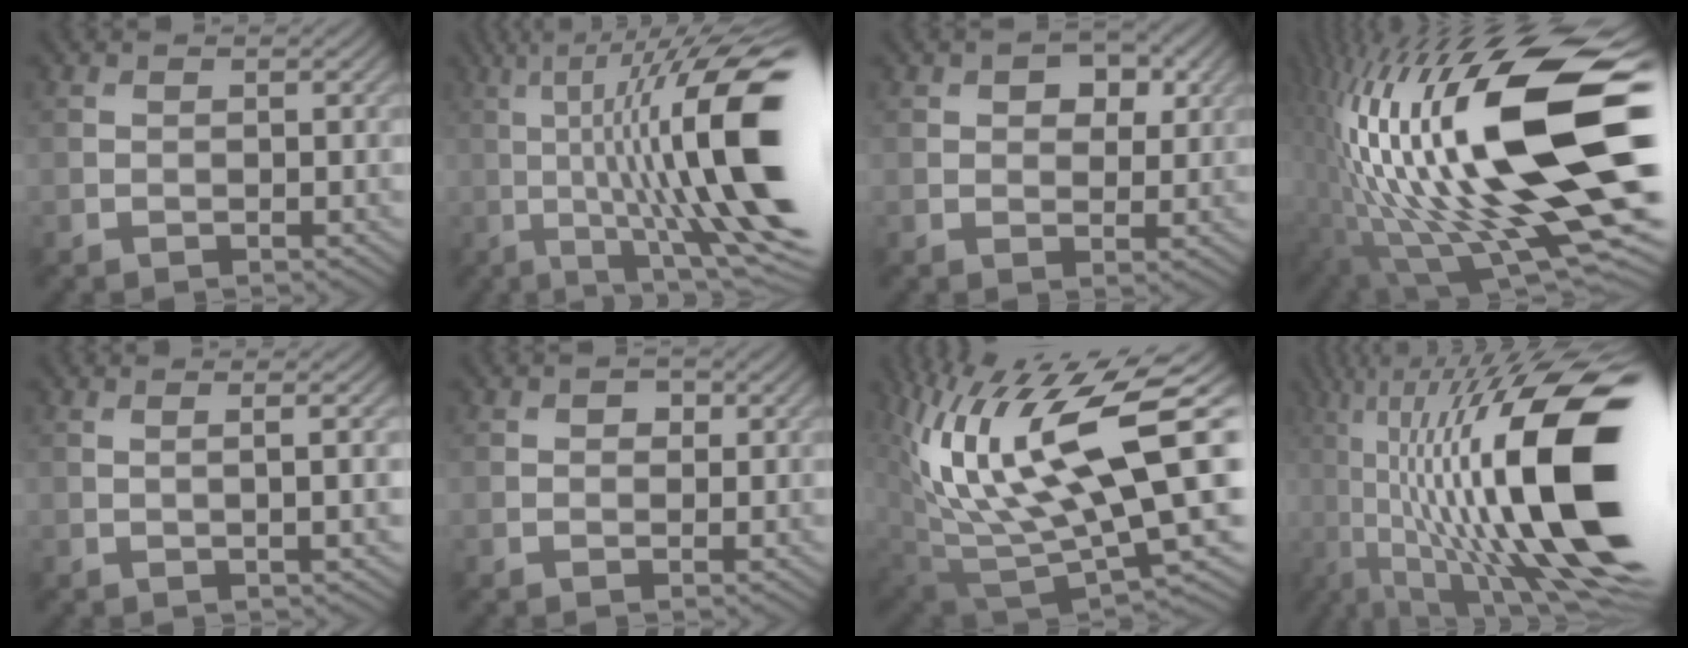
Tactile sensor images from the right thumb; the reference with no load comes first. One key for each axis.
{"total": 20.6, "fx": -0.1, "fy": 5.3, "fz": 19.9, "tx": -0.299, "ty": 0.030, "tz": 0.008}
{"total": 4.3, "fx": 1.8, "fy": 2.6, "fz": 2.8, "tx": -0.044, "ty": -0.001, "tz": 0.025}
{"total": 22.5, "fx": 1.0, "fy": 6.7, "fz": 21.5, "tx": -0.387, "ty": -0.010, "tz": 0.012}
{"total": 3.6, "fx": 0.4, "fy": 0.7, "fz": 3.6, "tx": -0.048, "ty": 0.014, "tz": 0.003}
{"total": 1.4, "fx": 0.5, "fy": 1.0, "fz": 0.8, "tx": -0.009, "ty": -0.001, "tz": 0.005}
{"total": 18.3, "fx": 5.9, "fy": 6.8, "fz": 16.0, "tx": -0.307, "ty": 0.001, "tz": 0.111}
{"total": 21.9, "fx": -1.4, "fy": 6.6, "fz": 20.8, "tx": -0.354, "ty": 0.013, "tz": -0.027}